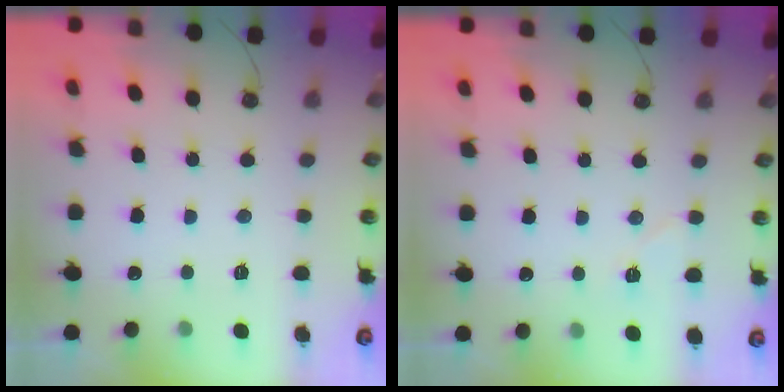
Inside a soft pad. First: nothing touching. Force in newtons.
{"total": 5.2, "press": 4.9, "slide": 1.7}